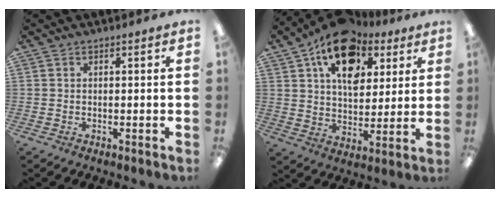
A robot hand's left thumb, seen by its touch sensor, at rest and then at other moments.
{"total": 16.4, "force": [9.1, 10.5, 8.8], "torque": [-0.138, -0.041, 0.163]}